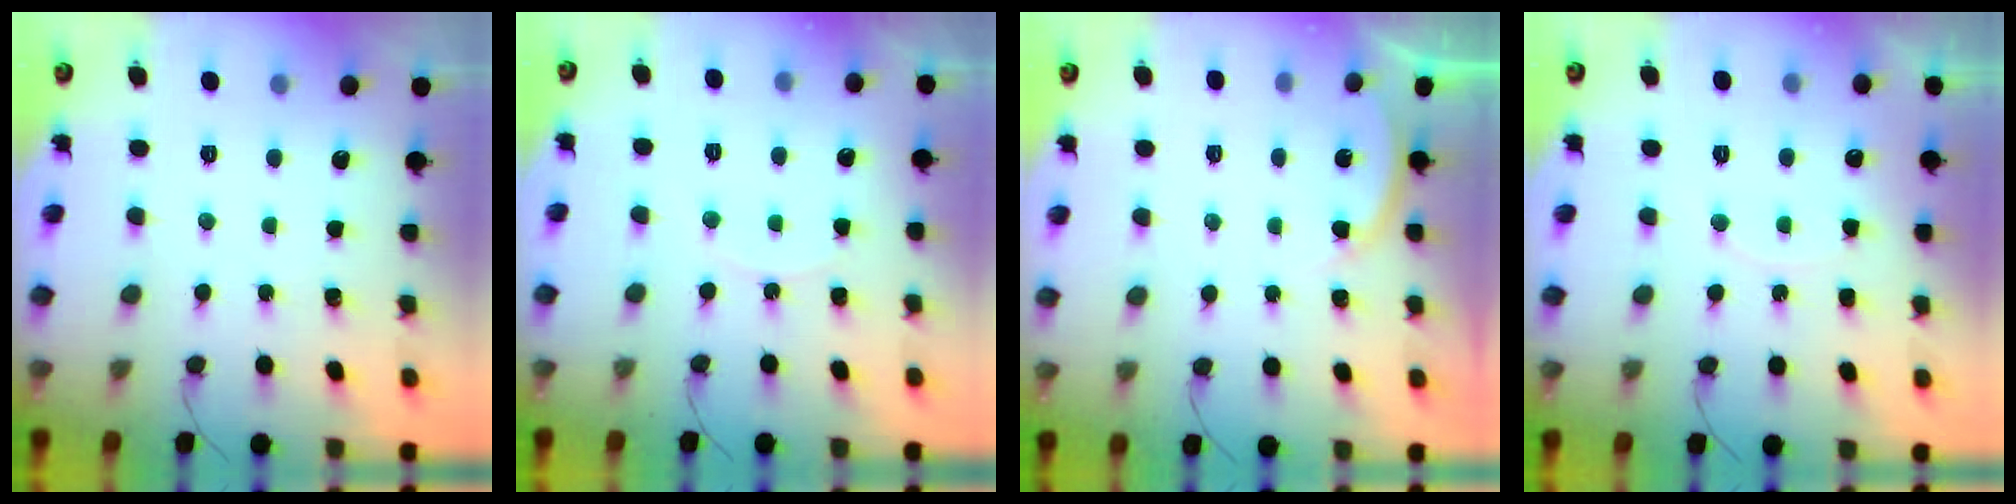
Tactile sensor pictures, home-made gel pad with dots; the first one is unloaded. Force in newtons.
{"total": 5.7, "press": 5.7, "slide": 0.7}
{"total": 2.9, "press": 2.9, "slide": 0.5}
{"total": 5.6, "press": 5.6, "slide": 0.6}